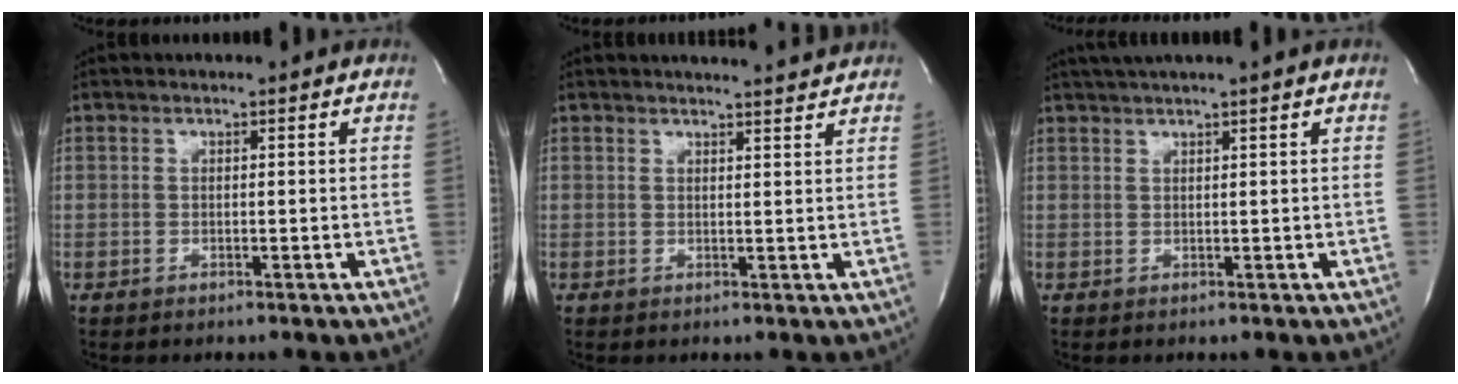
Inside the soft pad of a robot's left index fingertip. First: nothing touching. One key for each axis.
{"total": 4.5, "fx": 4.4, "fy": -0.3, "fz": 0.8, "tx": -0.019, "ty": -0.003, "tz": 0.046}
{"total": 4.0, "fx": 3.1, "fy": -1.1, "fz": 2.2, "tx": -0.034, "ty": 0.019, "tz": 0.058}